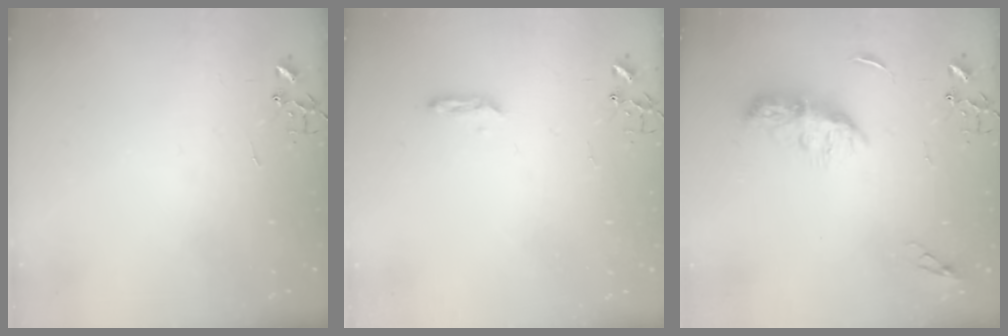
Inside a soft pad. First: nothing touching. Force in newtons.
{"total": 4.1, "press": 4.0, "slide": 0.6}
{"total": 9.8, "press": 9.8, "slide": 0.5}